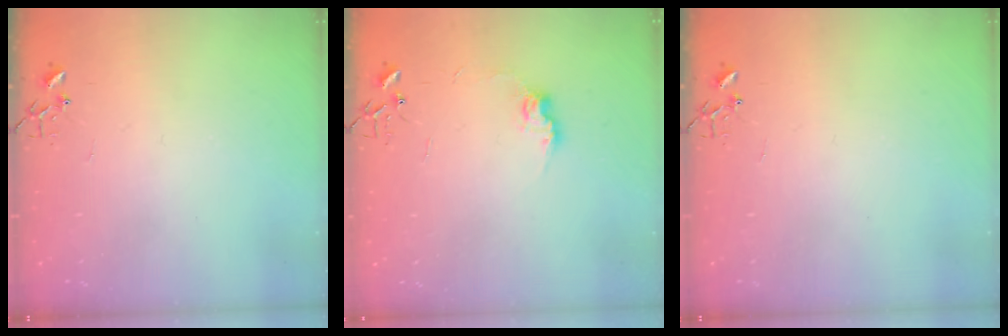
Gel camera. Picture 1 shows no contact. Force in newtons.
{"total": 8.4, "press": 8.4, "slide": 0.1}
{"total": 0.0}